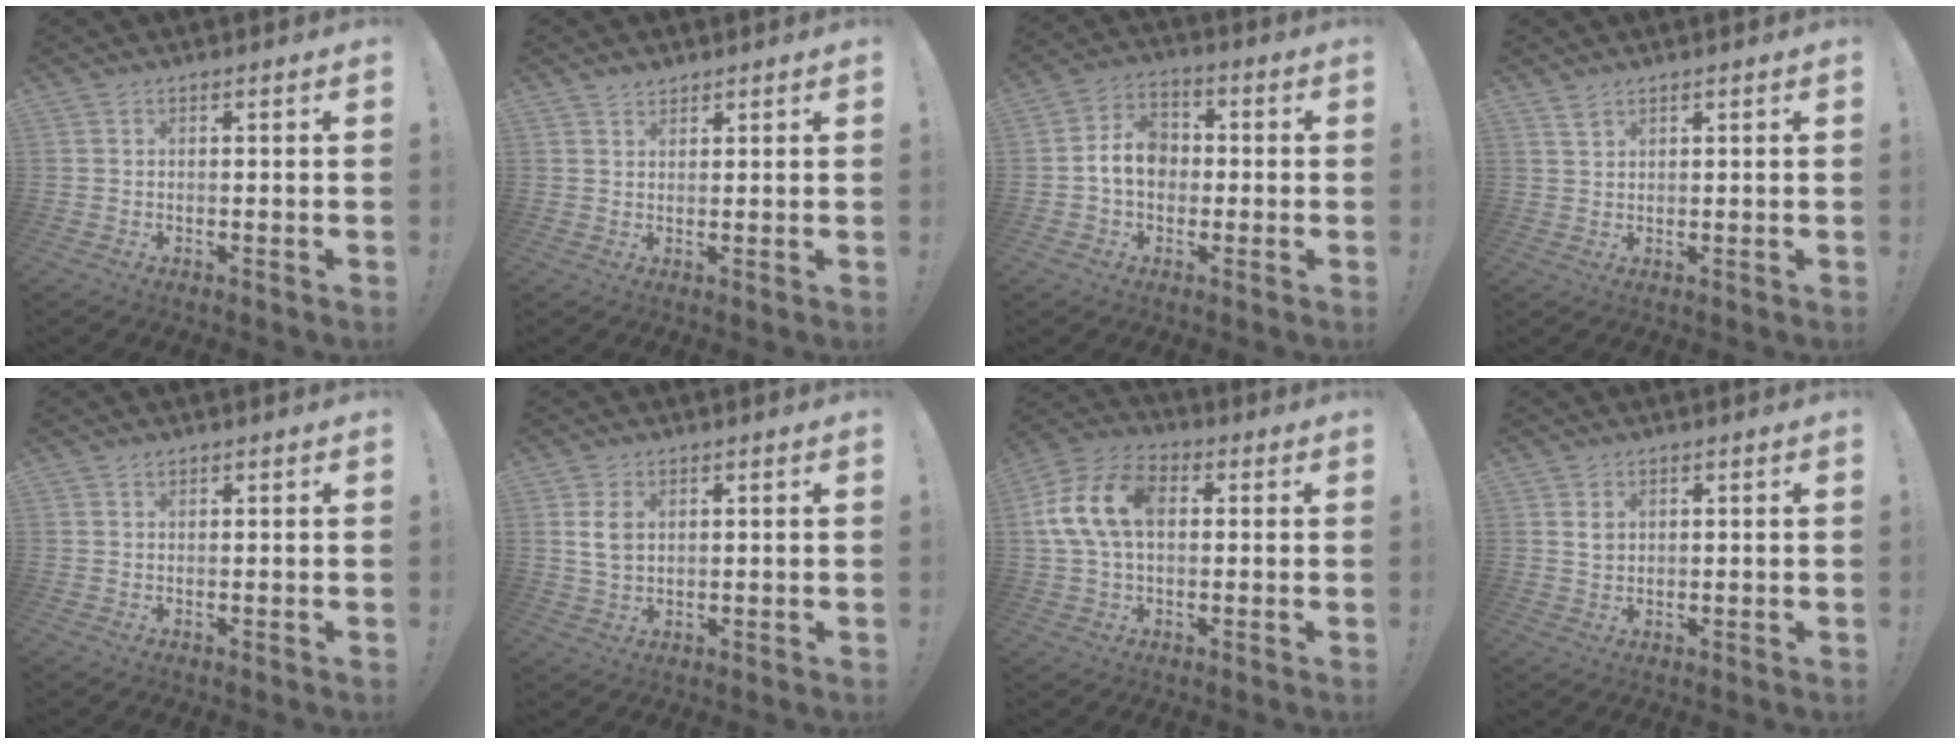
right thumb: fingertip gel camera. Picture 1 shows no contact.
{"total": 2.0, "force": [1.7, 0.9, 0.4], "torque": [0.001, -0.012, 0.031]}
{"total": 10.0, "force": [-0.6, 7.7, 6.4], "torque": [-0.104, 0.013, -0.007]}
{"total": 2.2, "force": [1.7, 0.8, 1.0], "torque": [-0.016, -0.009, 0.032]}
{"total": 0.6, "force": [0.5, 0.3, 0.1], "torque": [0.000, -0.001, 0.010]}
{"total": 5.5, "force": [1.6, 3.8, 3.6], "torque": [-0.058, -0.001, 0.027]}
{"total": 14.7, "force": [2.1, 9.5, 11.0], "torque": [-0.224, 0.011, 0.039]}
{"total": 2.6, "force": [1.2, 1.9, 1.2], "torque": [-0.003, -0.005, 0.018]}